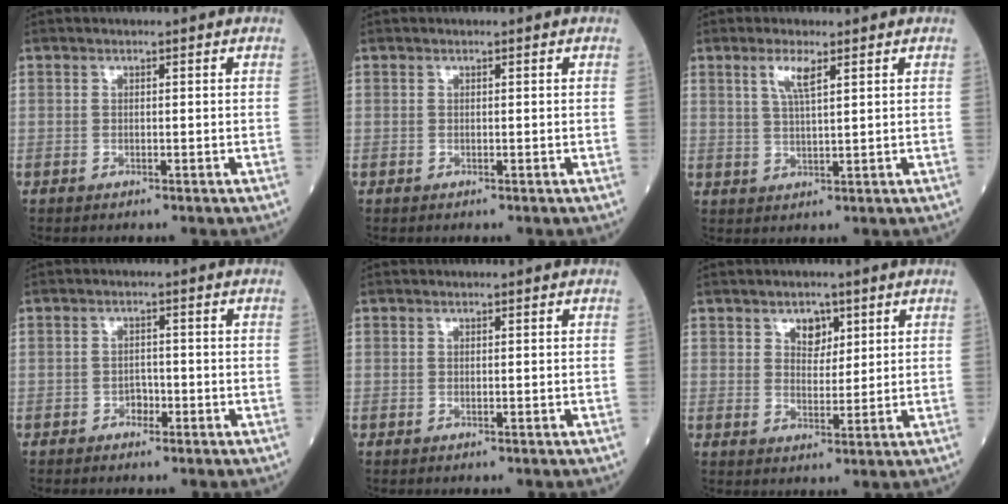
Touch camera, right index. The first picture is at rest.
{"total": 0.0}
{"total": 3.8, "force": [1.9, 0.3, 3.2], "torque": [-0.069, 0.001, 0.038]}
{"total": 1.7, "force": [-1.0, 1.2, 0.8], "torque": [-0.004, 0.008, -0.017]}
{"total": 0.0}
{"total": 3.6, "force": [2.0, 2.4, 2.0], "torque": [-0.027, 0.002, 0.034]}